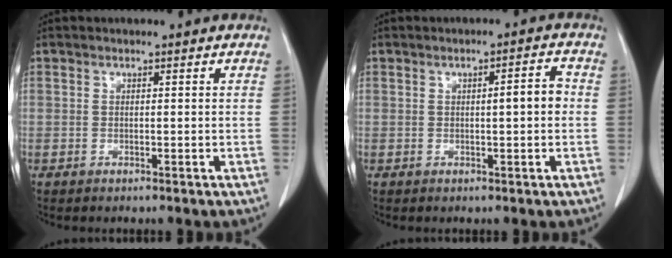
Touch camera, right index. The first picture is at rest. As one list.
[{"total": 3.3, "force": [0.1, 0.5, 3.3], "torque": [-0.049, 0.006, 0.001]}]